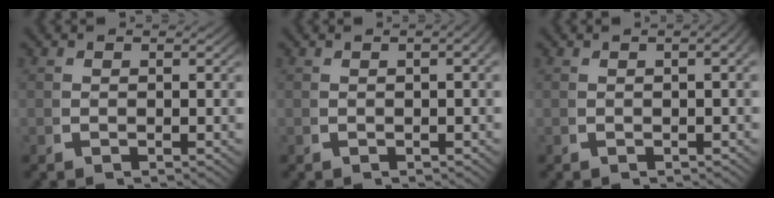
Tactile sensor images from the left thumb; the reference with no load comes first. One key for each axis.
{"total": 1.7, "fx": 0.0, "fy": 0.6, "fz": 1.6, "tx": -0.019, "ty": 0.010, "tz": -0.002}
{"total": 2.2, "fx": 0.1, "fy": 0.8, "fz": 2.1, "tx": -0.022, "ty": 0.013, "tz": -0.001}